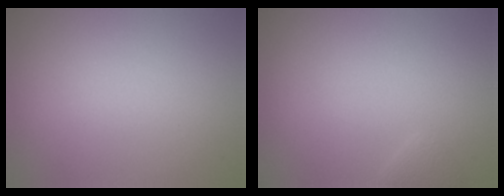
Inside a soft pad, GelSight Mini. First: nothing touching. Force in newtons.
{"total": 0.7, "press": 0.7, "slide": 0.1}